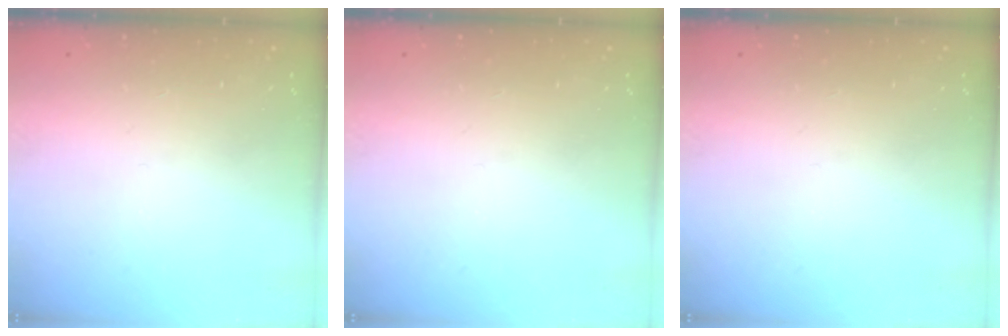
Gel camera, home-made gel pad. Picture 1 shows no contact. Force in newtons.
{"total": 0.0}
{"total": 0.0}